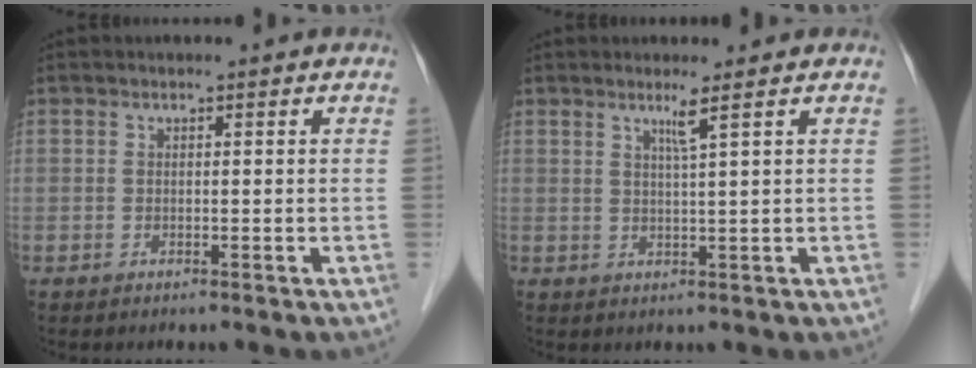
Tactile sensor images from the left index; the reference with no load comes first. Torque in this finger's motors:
{"motor_torque": [0.08, -0.06, 0.16, 0.04]}